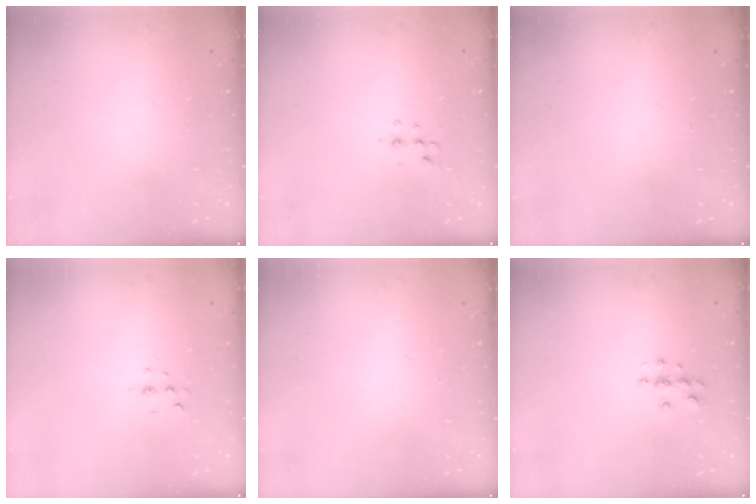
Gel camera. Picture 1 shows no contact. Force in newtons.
{"total": 3.8, "press": 3.6, "slide": 1.4}
{"total": 0.0}
{"total": 3.7, "press": 3.6, "slide": 0.7}
{"total": 0.0}
{"total": 4.0, "press": 4.0, "slide": 0.5}